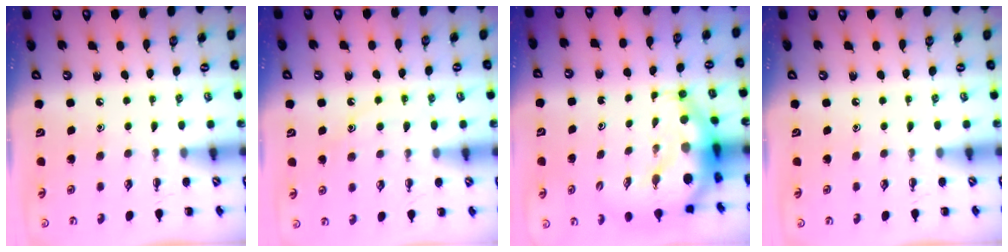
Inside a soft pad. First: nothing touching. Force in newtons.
{"total": 9.9, "press": 9.8, "slide": 1.1}
{"total": 9.9, "press": 9.5, "slide": 2.7}
{"total": 0.0}